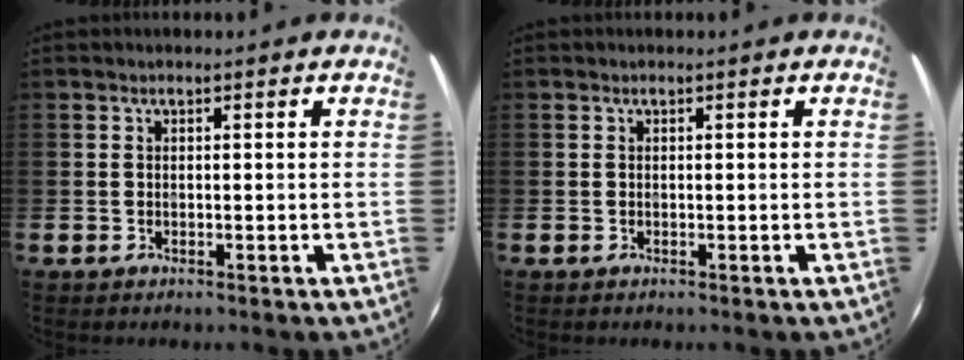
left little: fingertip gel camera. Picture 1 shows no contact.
{"total": 0.0}